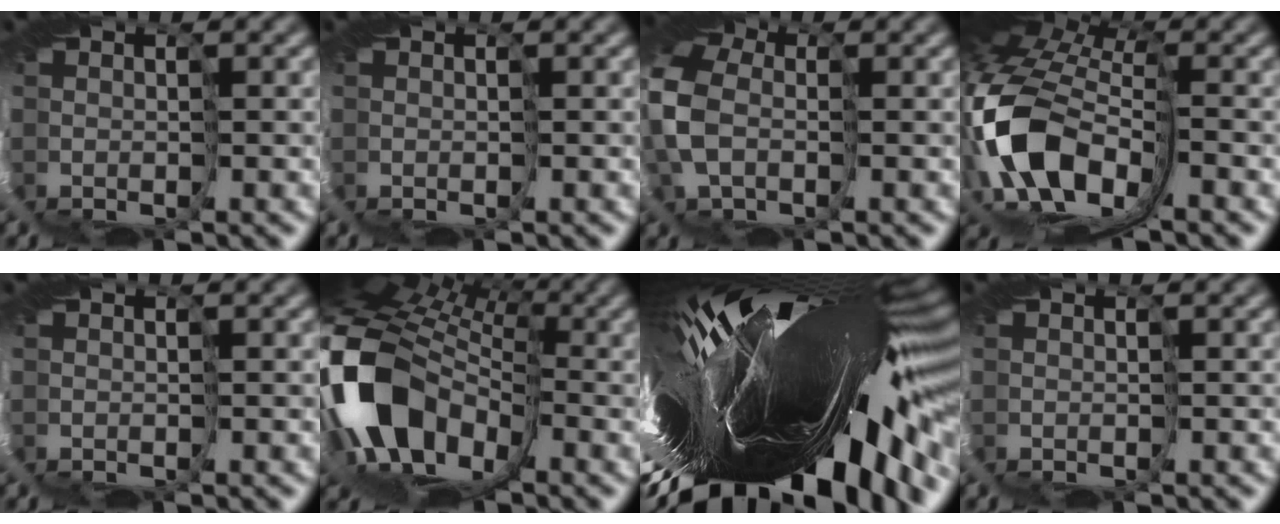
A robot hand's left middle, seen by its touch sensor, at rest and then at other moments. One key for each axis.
{"total": 0.0}
{"total": 9.5, "fx": -0.1, "fy": 7.0, "fz": 6.4, "tx": -0.154, "ty": -0.014, "tz": -0.017}
{"total": 14.1, "fx": -4.0, "fy": 8.0, "fz": 10.8, "tx": -0.257, "ty": -0.025, "tz": -0.084}
{"total": 0.0}
{"total": 15.8, "fx": -3.8, "fy": 10.7, "fz": 10.9, "tx": -0.249, "ty": -0.038, "tz": -0.080}
{"total": 19.1, "fx": -4.4, "fy": 6.0, "fz": 17.6, "tx": -0.286, "ty": -0.027, "tz": -0.112}
{"total": 0.0}